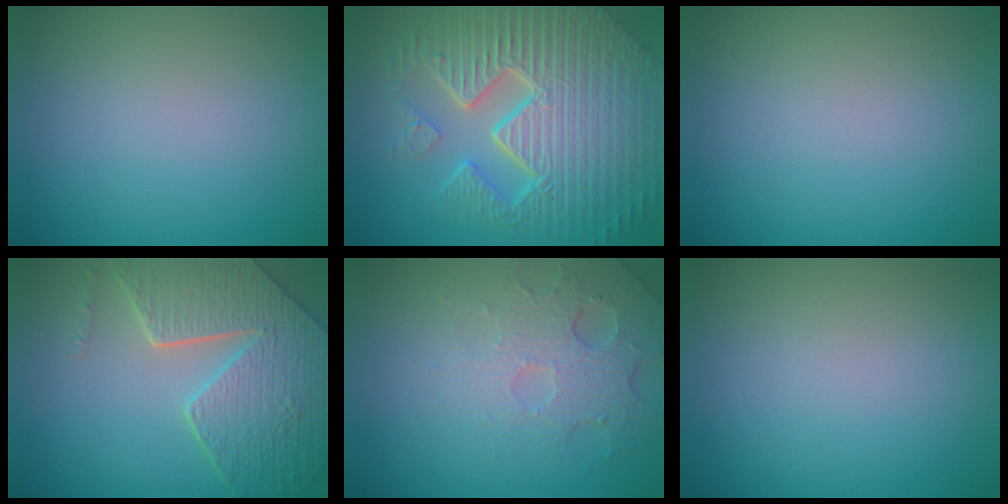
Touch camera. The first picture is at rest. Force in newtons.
{"total": 11.1, "press": 7.0, "slide": 8.6}
{"total": 0.0}
{"total": 8.6, "press": 6.1, "slide": 6.0}
{"total": 5.0, "press": 3.3, "slide": 3.8}
{"total": 0.0}